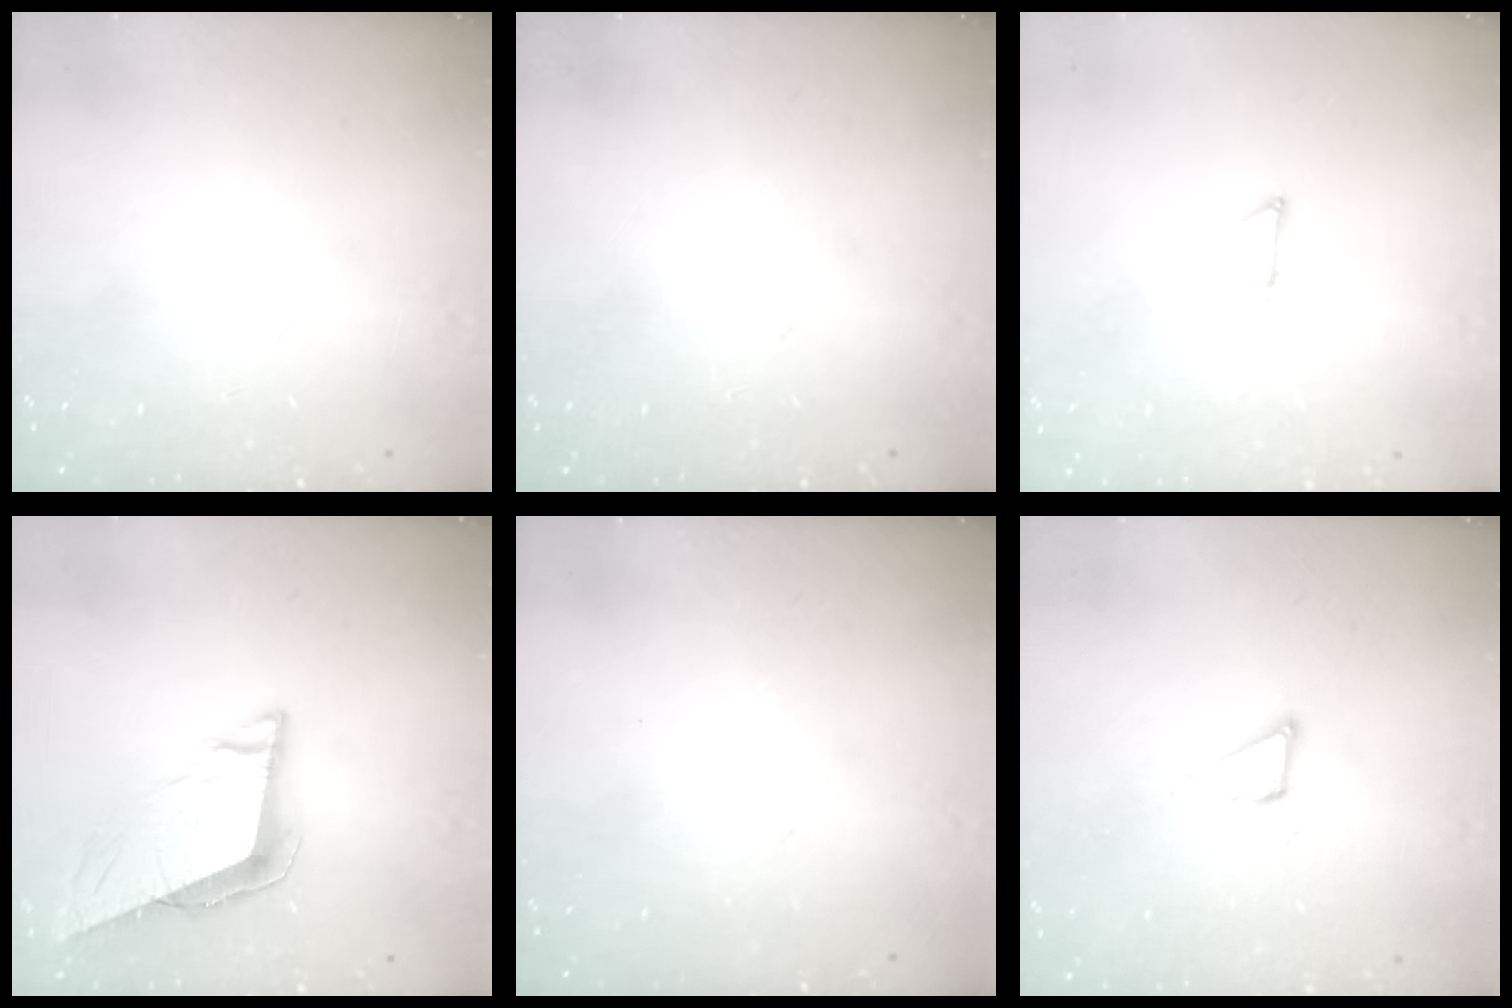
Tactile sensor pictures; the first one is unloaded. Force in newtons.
{"total": 0.0}
{"total": 4.9, "press": 4.9, "slide": 0.3}
{"total": 9.0, "press": 8.7, "slide": 2.5}
{"total": 0.0}
{"total": 3.5, "press": 3.5, "slide": 0.2}